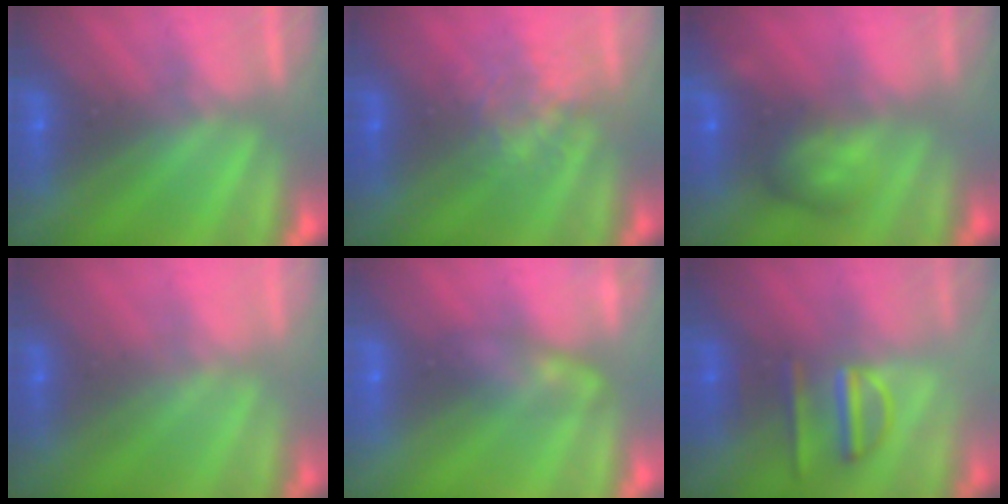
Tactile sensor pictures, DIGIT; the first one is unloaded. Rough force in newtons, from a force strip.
{"total": 3.9}
{"total": 6.1}
{"total": 1.9}
{"total": 2.4}
{"total": 3.2}